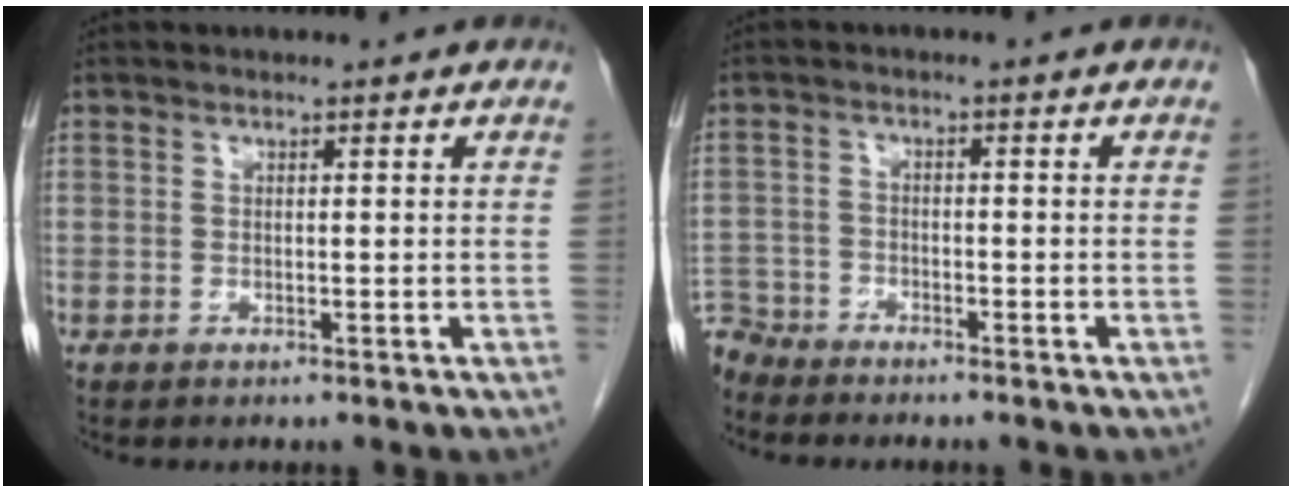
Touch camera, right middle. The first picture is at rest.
{"total": 4.7, "force": [-4.5, 1.2, -0.2], "torque": [0.005, -0.010, -0.089]}